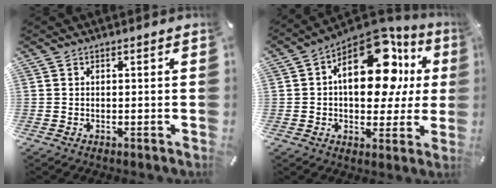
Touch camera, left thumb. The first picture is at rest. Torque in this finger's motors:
{"motor_torque": [2.53, 2.48, 2.02, -0.75, 0.28]}